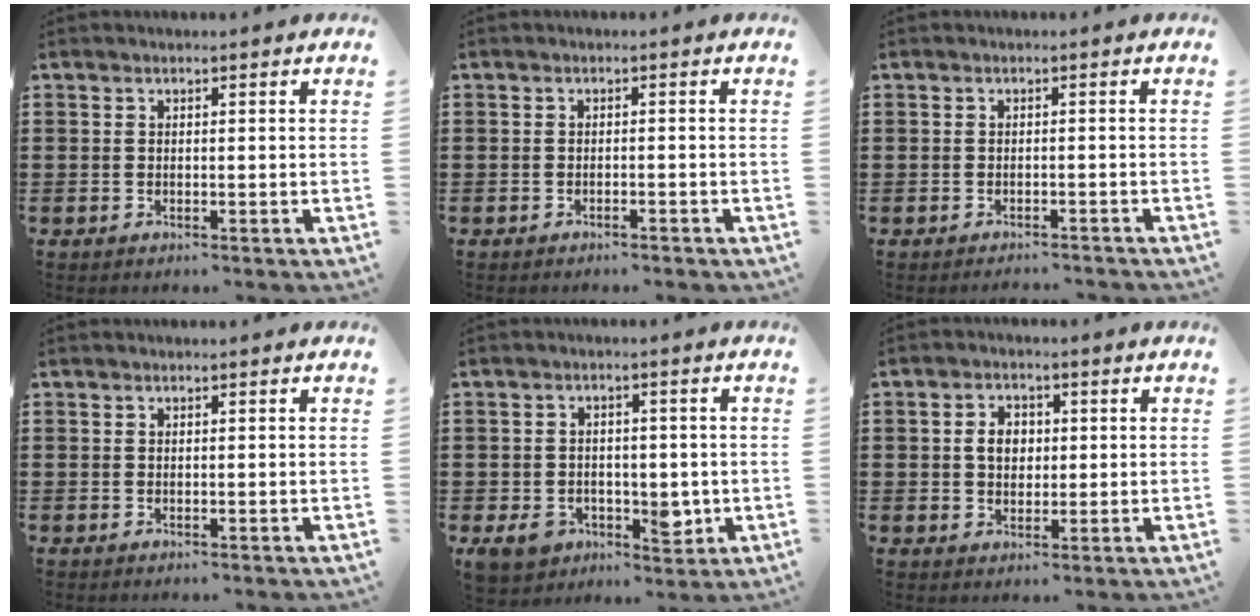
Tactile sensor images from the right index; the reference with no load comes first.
{"total": 0.7, "force": [-0.6, -0.1, 0.3], "torque": [-0.009, -0.004, -0.012]}
{"total": 1.3, "force": [-1.3, 0.1, -0.2], "torque": [-0.001, 0.003, -0.029]}
{"total": 0.0}
{"total": 6.6, "force": [-1.7, 5.3, 3.5], "torque": [-0.069, 0.007, -0.027]}
{"total": 3.6, "force": [0.3, 2.8, 2.3], "torque": [-0.046, 0.008, 0.000]}